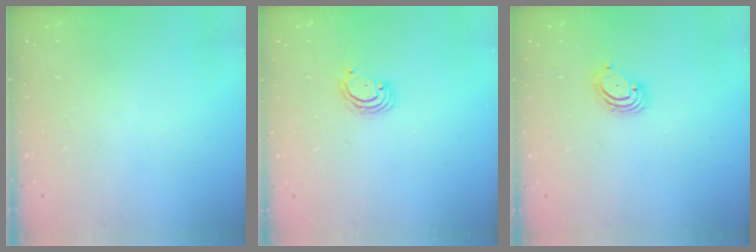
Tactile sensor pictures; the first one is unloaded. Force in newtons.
{"total": 3.2, "press": 3.2, "slide": 0.3}
{"total": 3.3, "press": 3.3, "slide": 0.3}